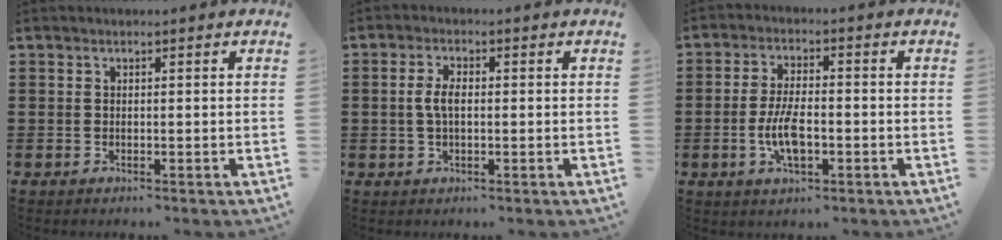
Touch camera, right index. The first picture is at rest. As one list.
[{"total": 3.5, "force": [0.0, 1.6, 3.2], "torque": [-0.076, 0.000, -0.007]}, {"total": 6.8, "force": [-1.7, 2.8, 6.0], "torque": [-0.136, -0.004, -0.038]}]